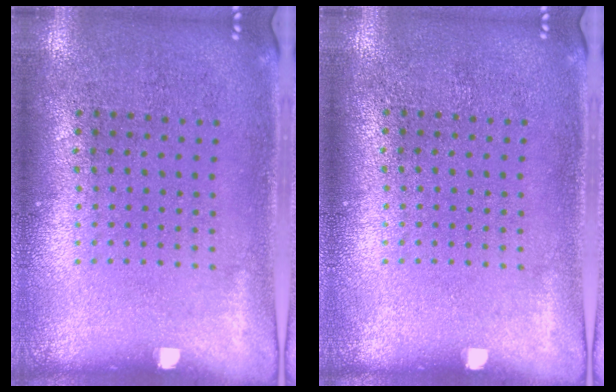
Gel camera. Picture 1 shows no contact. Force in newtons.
{"total": 0.0}